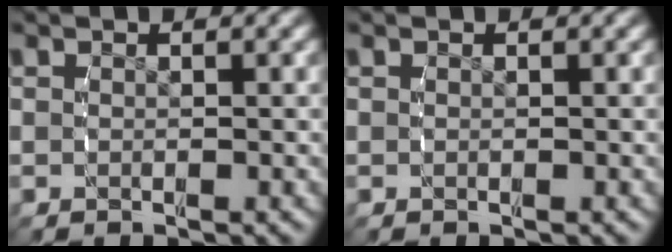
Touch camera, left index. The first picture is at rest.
{"total": 0.0}